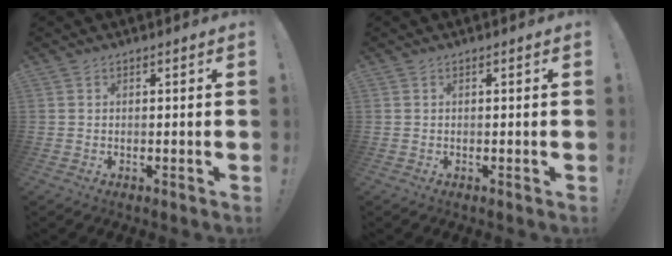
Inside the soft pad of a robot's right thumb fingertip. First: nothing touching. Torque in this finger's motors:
{"motor_torque": [0.00, 0.00, 0.06, -0.06, 0.00]}